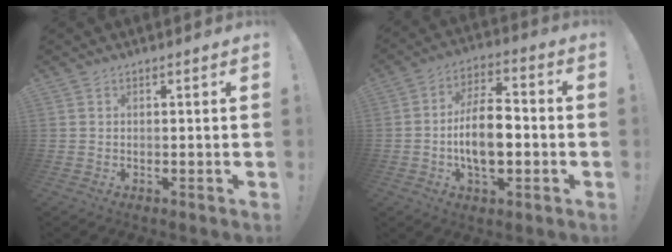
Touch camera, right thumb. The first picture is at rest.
{"total": 13.1, "force": [-2.8, 6.9, 10.8], "torque": [-0.202, 0.011, -0.054]}